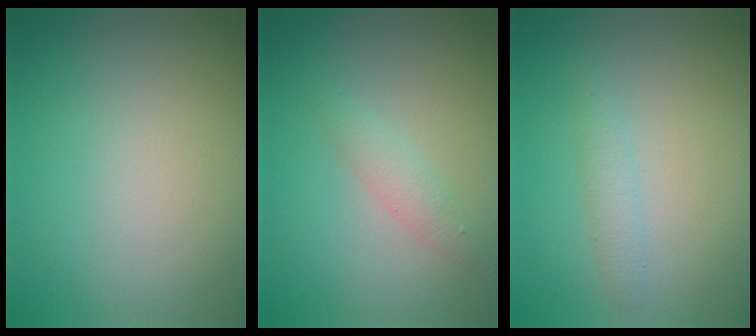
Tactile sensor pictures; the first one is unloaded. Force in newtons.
{"total": 1.6, "press": 1.6, "slide": 0.1}
{"total": 1.4, "press": 1.4, "slide": 0.0}